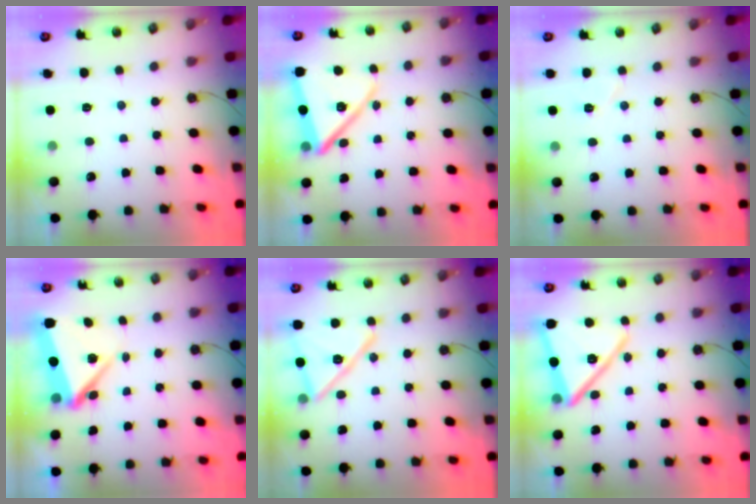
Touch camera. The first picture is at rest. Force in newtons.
{"total": 15.0, "press": 14.9, "slide": 1.7}
{"total": 5.8, "press": 5.5, "slide": 2.1}
{"total": 7.3, "press": 7.0, "slide": 1.9}
{"total": 15.8, "press": 15.8, "slide": 0.5}
{"total": 16.6, "press": 16.5, "slide": 1.9}